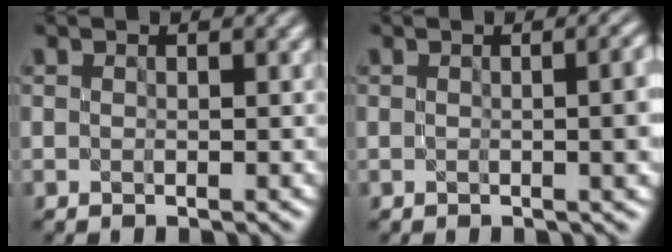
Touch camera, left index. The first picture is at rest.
{"total": 5.7, "force": [0.0, 2.5, 5.1], "torque": [-0.030, 0.006, 0.002]}